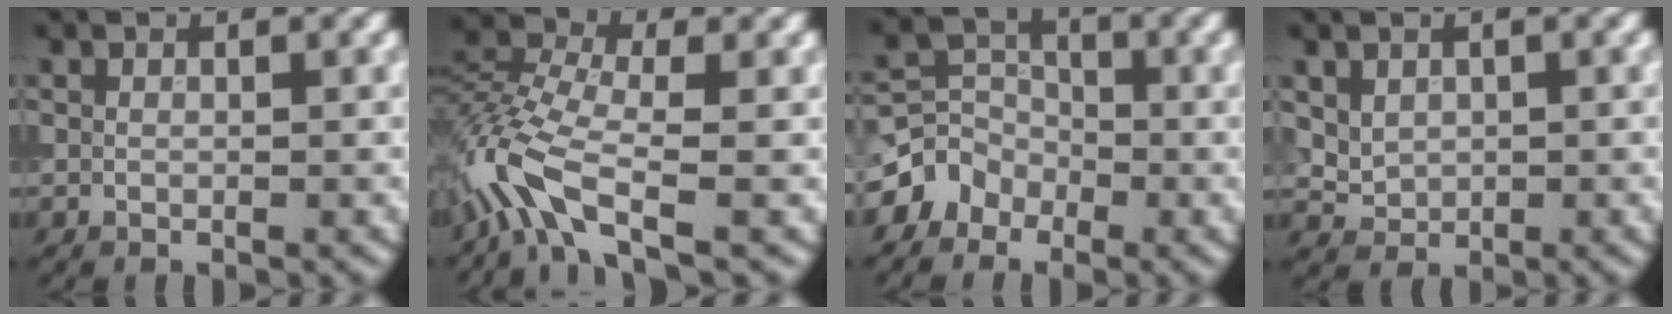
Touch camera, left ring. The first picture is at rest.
{"total": 6.1, "force": [-3.4, 2.4, 4.5], "torque": [-0.101, 0.002, -0.084]}
{"total": 3.8, "force": [-2.1, 3.1, 1.0], "torque": [0.000, 0.014, -0.053]}
{"total": 2.0, "force": [0.6, 1.7, 0.9], "torque": [-0.016, -0.006, 0.017]}